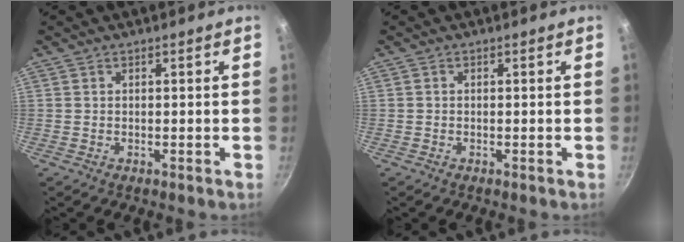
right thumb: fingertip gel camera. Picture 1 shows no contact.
{"total": 0.0}